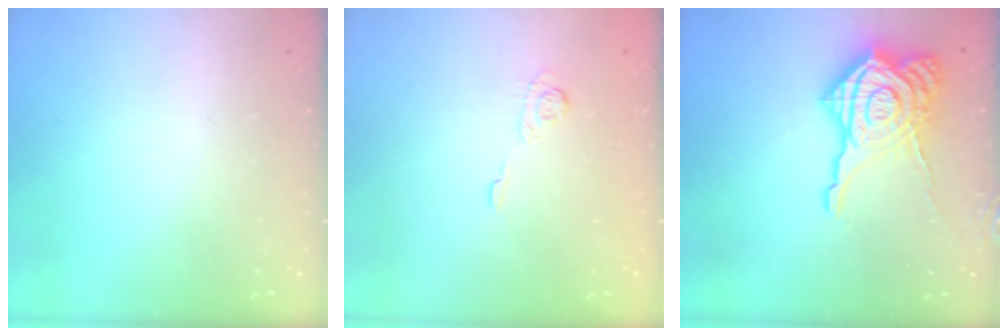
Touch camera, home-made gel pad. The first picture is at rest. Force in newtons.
{"total": 4.5, "press": 4.2, "slide": 1.6}
{"total": 20.6, "press": 20.5, "slide": 1.6}